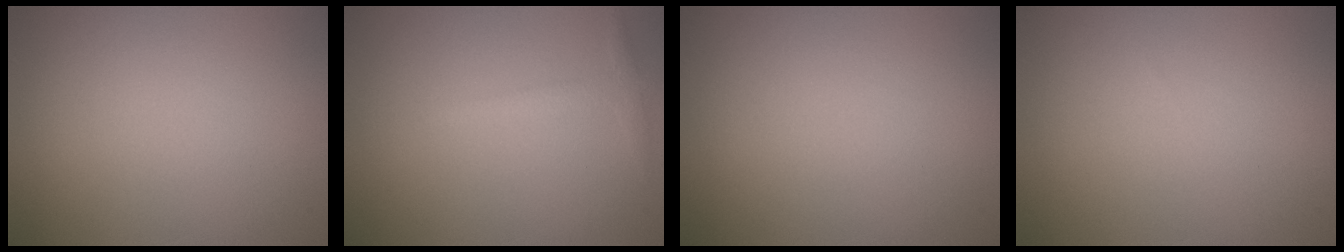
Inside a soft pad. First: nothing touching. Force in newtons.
{"total": 1.5, "press": 1.5, "slide": 0.0}
{"total": 0.0}
{"total": 0.0}